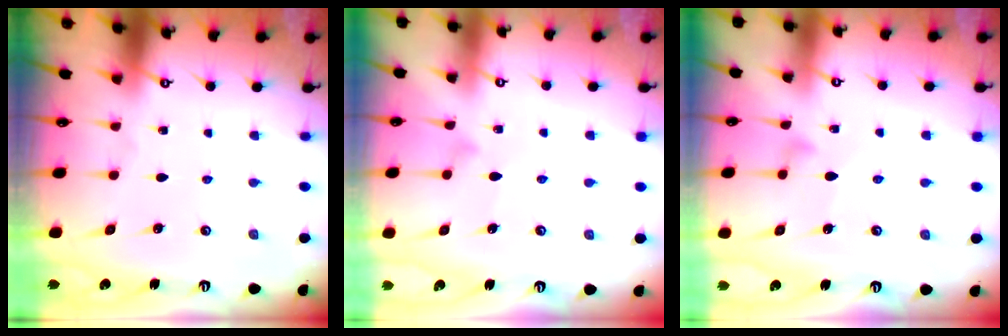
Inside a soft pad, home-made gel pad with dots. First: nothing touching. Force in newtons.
{"total": 7.3, "press": 7.3, "slide": 0.4}
{"total": 7.8, "press": 7.8, "slide": 0.5}